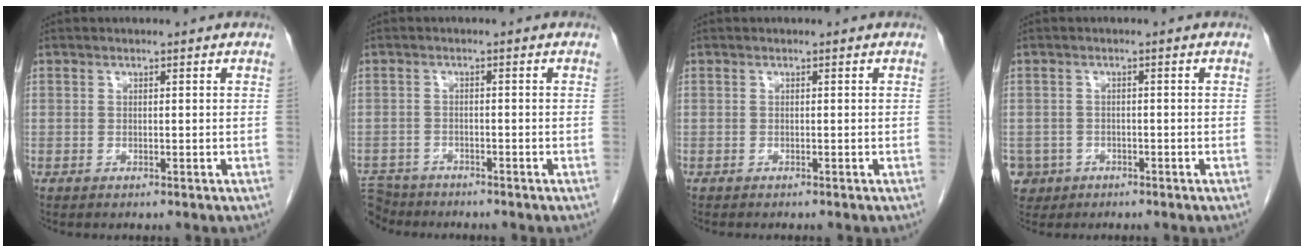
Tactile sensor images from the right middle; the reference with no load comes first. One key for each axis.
{"total": 5.9, "fx": -5.5, "fy": 2.2, "fz": 0.2, "tx": -0.010, "ty": -0.002, "tz": -0.099}
{"total": 0.8, "fx": -0.7, "fy": 0.1, "fz": 0.4, "tx": -0.003, "ty": 0.000, "tz": -0.007}
{"total": 4.6, "fx": -2.3, "fy": 3.9, "fz": 0.2, "tx": -0.010, "ty": 0.007, "tz": -0.037}